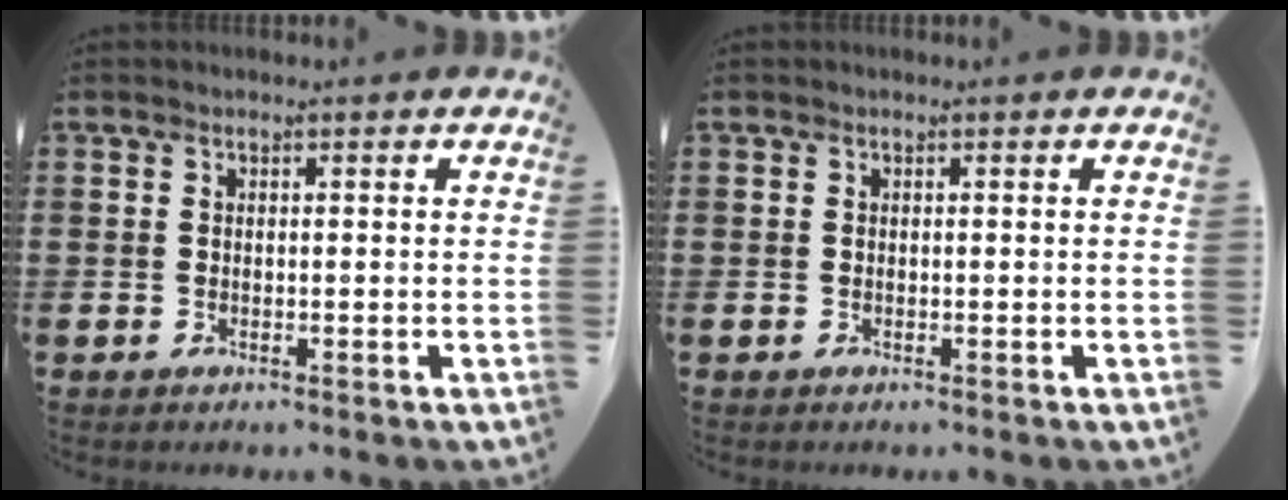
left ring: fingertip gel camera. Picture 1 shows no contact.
{"total": 0.0}